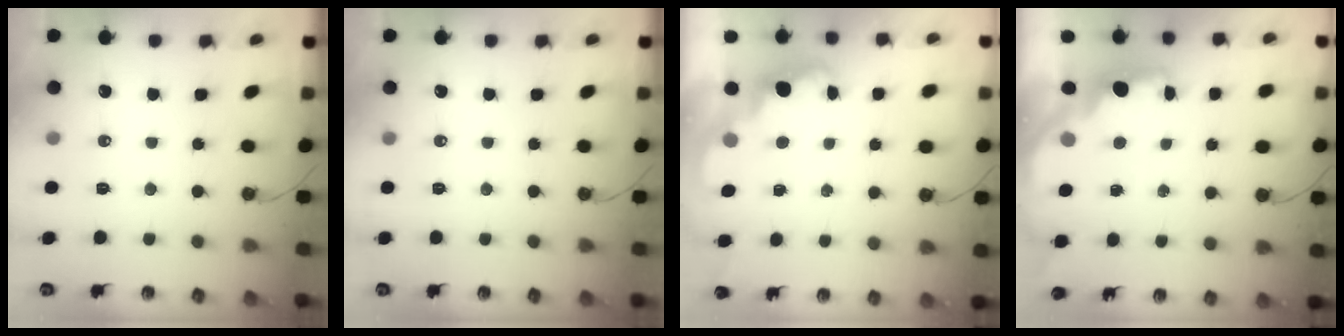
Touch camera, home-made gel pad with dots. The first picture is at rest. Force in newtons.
{"total": 0.0}
{"total": 2.4, "press": 2.4, "slide": 0.5}
{"total": 2.3, "press": 2.2, "slide": 0.8}